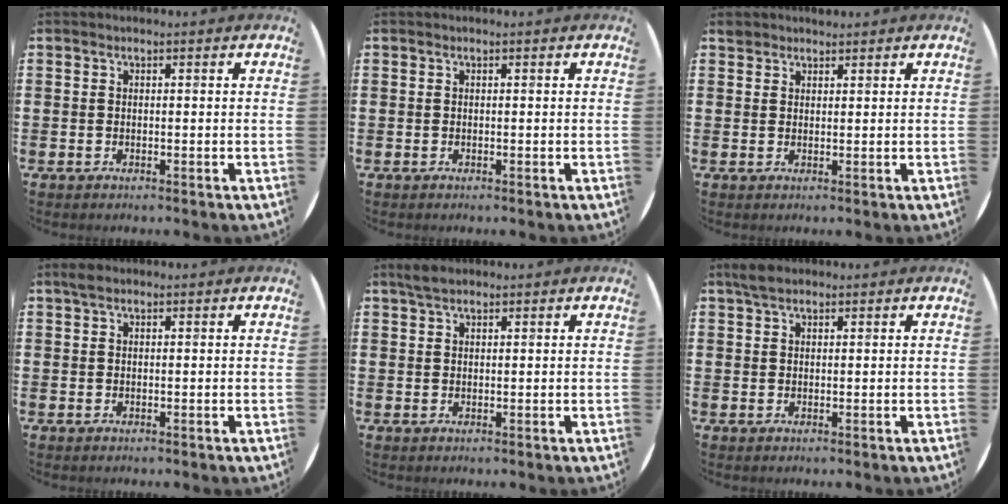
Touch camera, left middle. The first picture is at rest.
{"total": 0.0}
{"total": 1.6, "force": [1.5, 0.6, 0.0], "torque": [0.006, 0.001, 0.028]}
{"total": 1.0, "force": [0.6, 0.5, 0.5], "torque": [-0.003, 0.002, 0.009]}
{"total": 2.2, "force": [1.8, 0.8, 1.1], "torque": [-0.024, 0.008, 0.032]}
{"total": 2.2, "force": [1.7, 0.9, 1.1], "torque": [-0.016, 0.004, 0.030]}